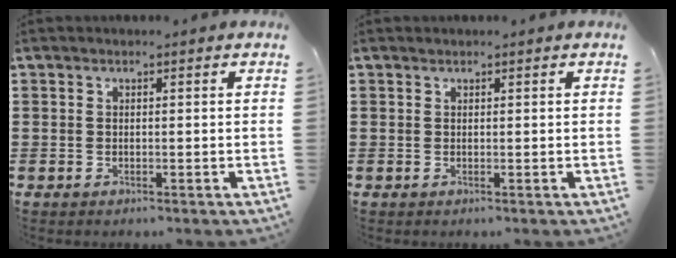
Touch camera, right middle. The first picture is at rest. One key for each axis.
{"total": 0.0}